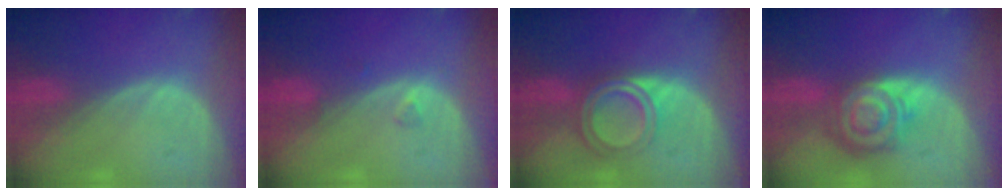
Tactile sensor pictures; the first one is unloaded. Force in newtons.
{"total": 1.0, "press": 1.0, "slide": 0.2}
{"total": 6.3, "press": 5.3, "slide": 3.4}
{"total": 8.5, "press": 7.4, "slide": 4.3}